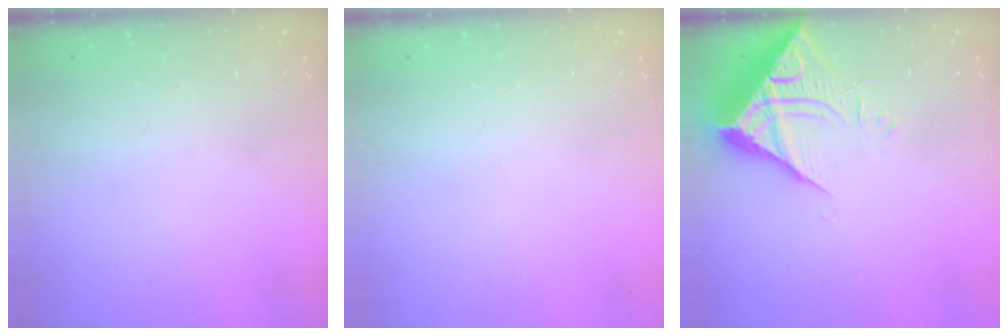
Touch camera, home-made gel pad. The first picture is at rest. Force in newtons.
{"total": 0.0}
{"total": 10.5, "press": 10.4, "slide": 1.0}